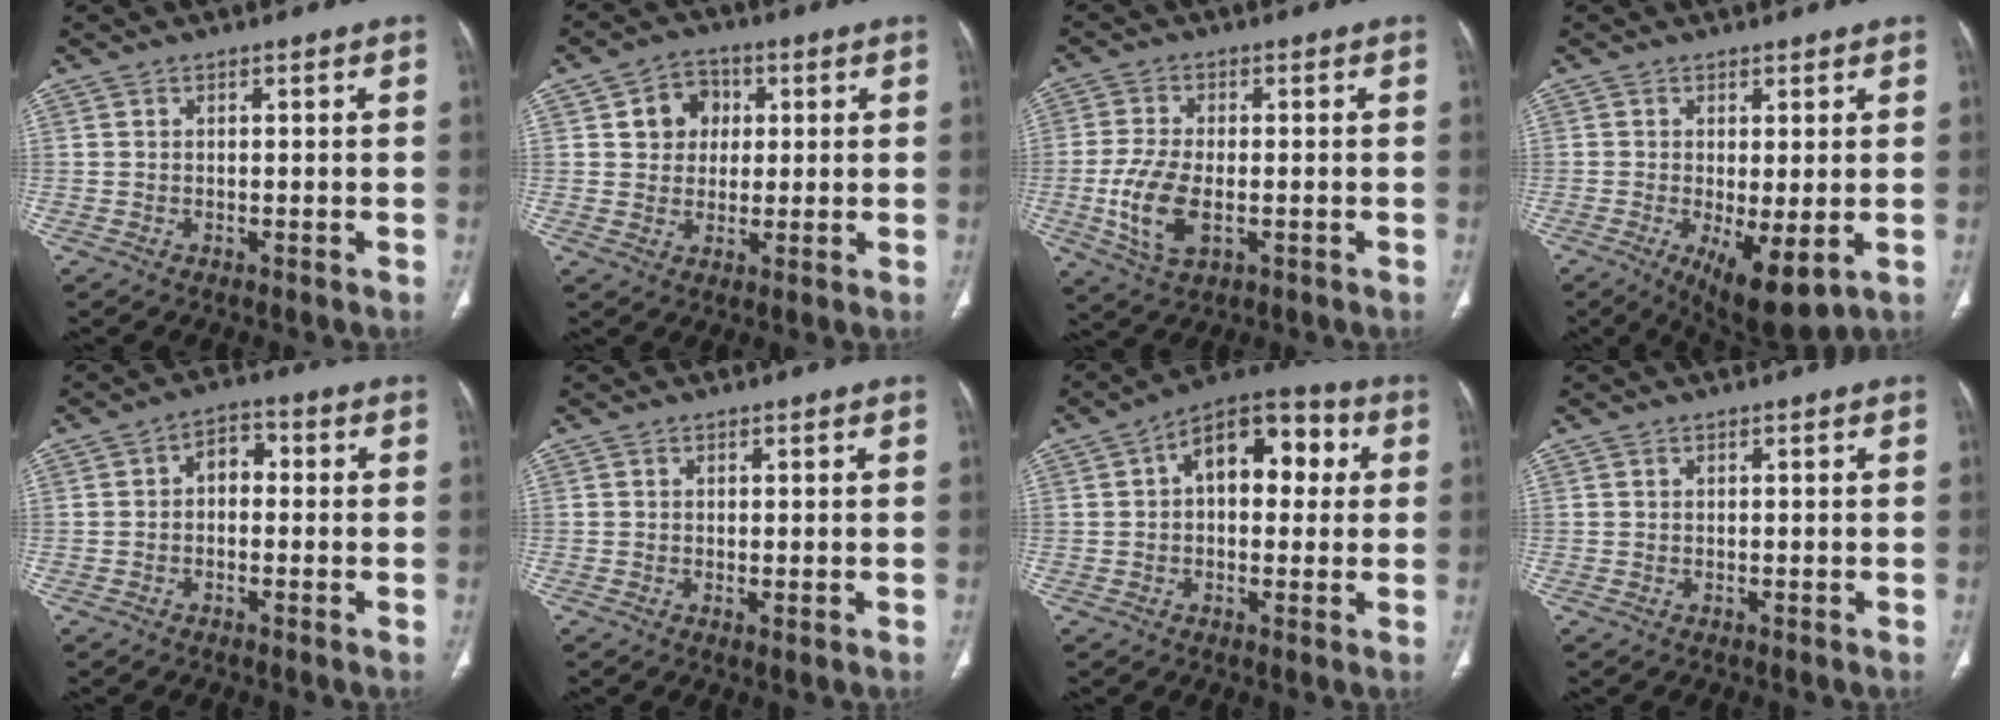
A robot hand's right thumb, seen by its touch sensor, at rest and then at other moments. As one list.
[{"total": 7.1, "force": [1.8, 6.1, 3.1], "torque": [-0.012, 0.000, 0.025]}, {"total": 9.3, "force": [-2.1, 4.8, 7.7], "torque": [-0.164, -0.004, -0.036]}, {"total": 8.9, "force": [-2.3, 3.1, 8.0], "torque": [-0.129, -0.023, -0.026]}, {"total": 4.3, "force": [-0.1, 3.0, 3.1], "torque": [-0.033, 0.018, -0.015]}, {"total": 0.6, "force": [0.0, 0.1, 0.6], "torque": [-0.016, -0.006, 0.001]}, {"total": 13.6, "force": [2.8, 8.0, 10.6], "torque": [-0.119, 0.031, 0.032]}, {"total": 0.0}]